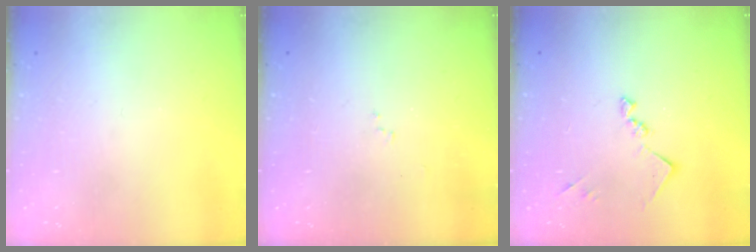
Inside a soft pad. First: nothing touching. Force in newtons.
{"total": 7.2, "press": 7.1, "slide": 1.0}
{"total": 10.5, "press": 10.4, "slide": 0.5}